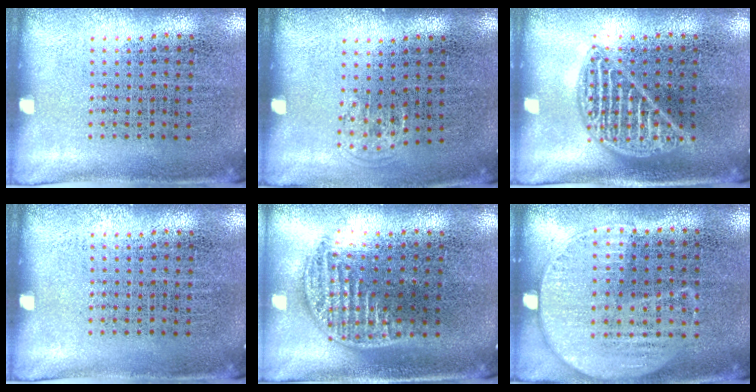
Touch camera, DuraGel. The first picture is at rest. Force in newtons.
{"total": 0.7, "press": 0.5, "slide": 0.4}
{"total": 2.3, "press": 2.3, "slide": 0.3}
{"total": 0.0}
{"total": 1.3, "press": 1.1, "slide": 0.5}
{"total": 1.2, "press": 1.0, "slide": 0.6}